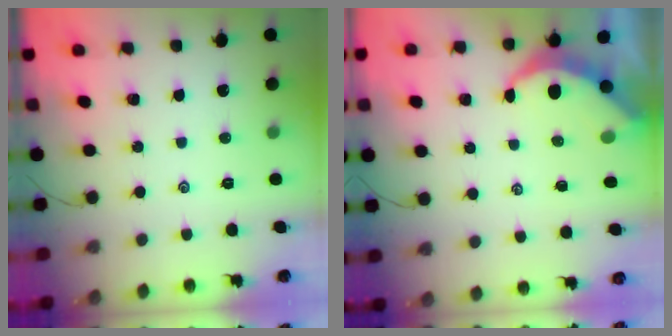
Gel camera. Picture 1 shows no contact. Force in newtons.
{"total": 5.3, "press": 5.3, "slide": 0.1}